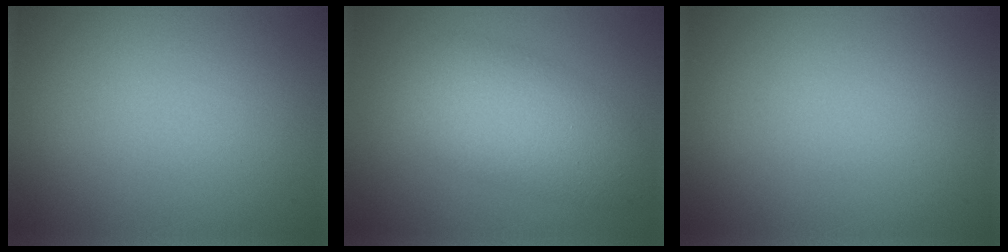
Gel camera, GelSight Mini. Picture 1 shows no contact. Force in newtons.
{"total": 5.8, "press": 5.8, "slide": 0.3}
{"total": 0.0}